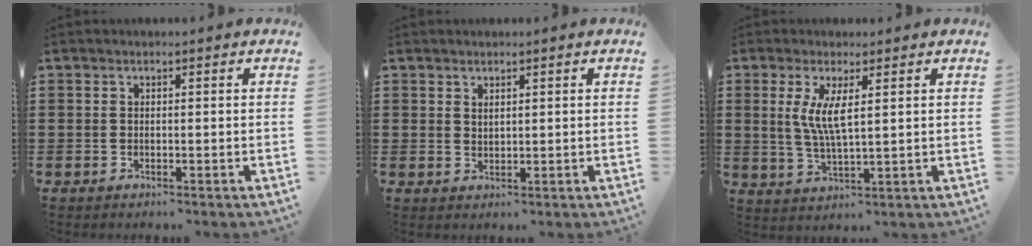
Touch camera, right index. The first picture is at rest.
{"total": 1.1, "force": [1.0, 0.4, 0.2], "torque": [-0.006, 0.002, 0.019]}
{"total": 5.4, "force": [1.4, 1.1, 5.1], "torque": [-0.103, -0.002, 0.023]}